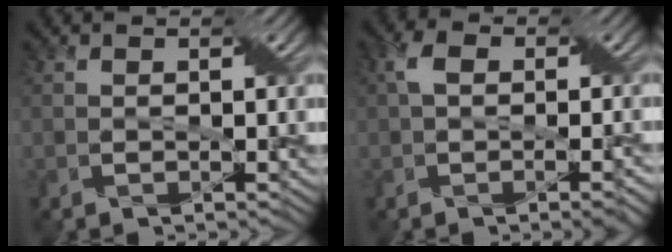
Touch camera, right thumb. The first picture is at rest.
{"total": 4.4, "force": [-0.2, 2.3, 3.7], "torque": [-0.067, 0.004, -0.005]}